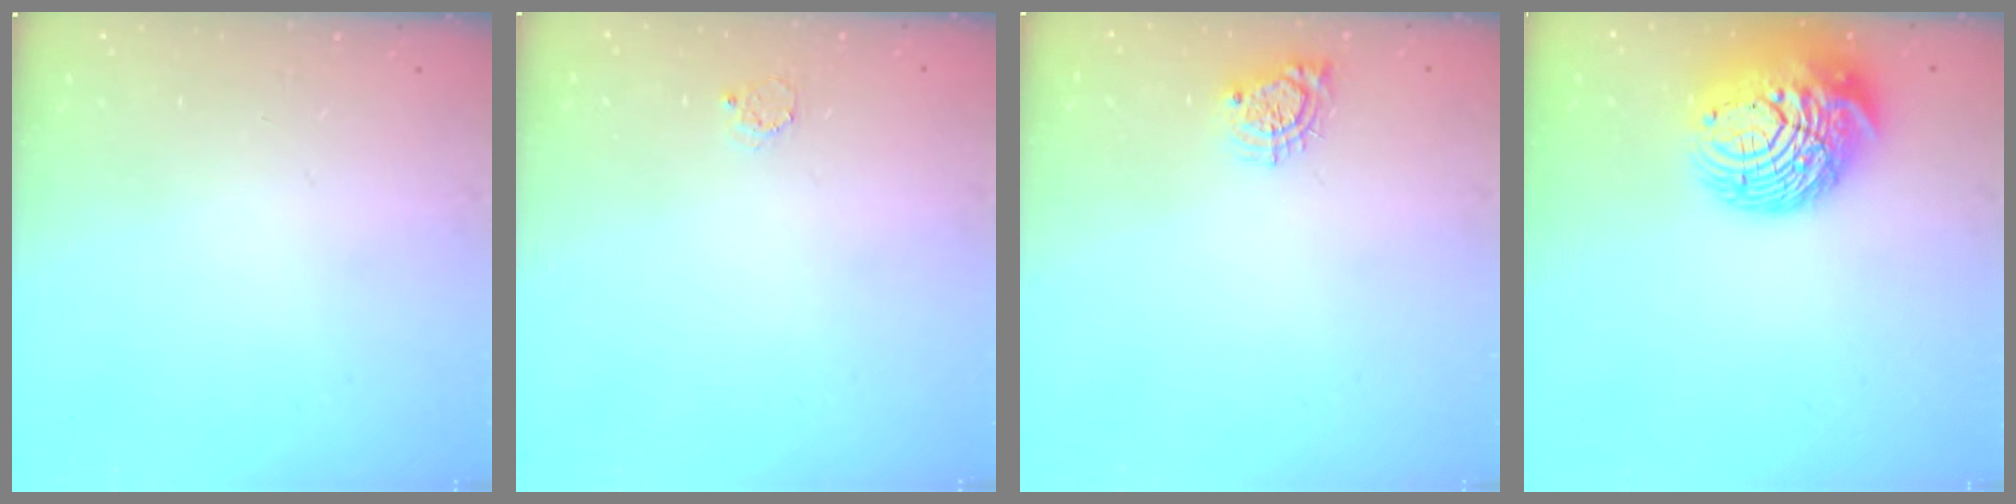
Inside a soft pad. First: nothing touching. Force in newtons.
{"total": 2.3, "press": 2.3, "slide": 0.2}
{"total": 6.7, "press": 6.7, "slide": 0.1}
{"total": 16.8, "press": 16.7, "slide": 1.8}